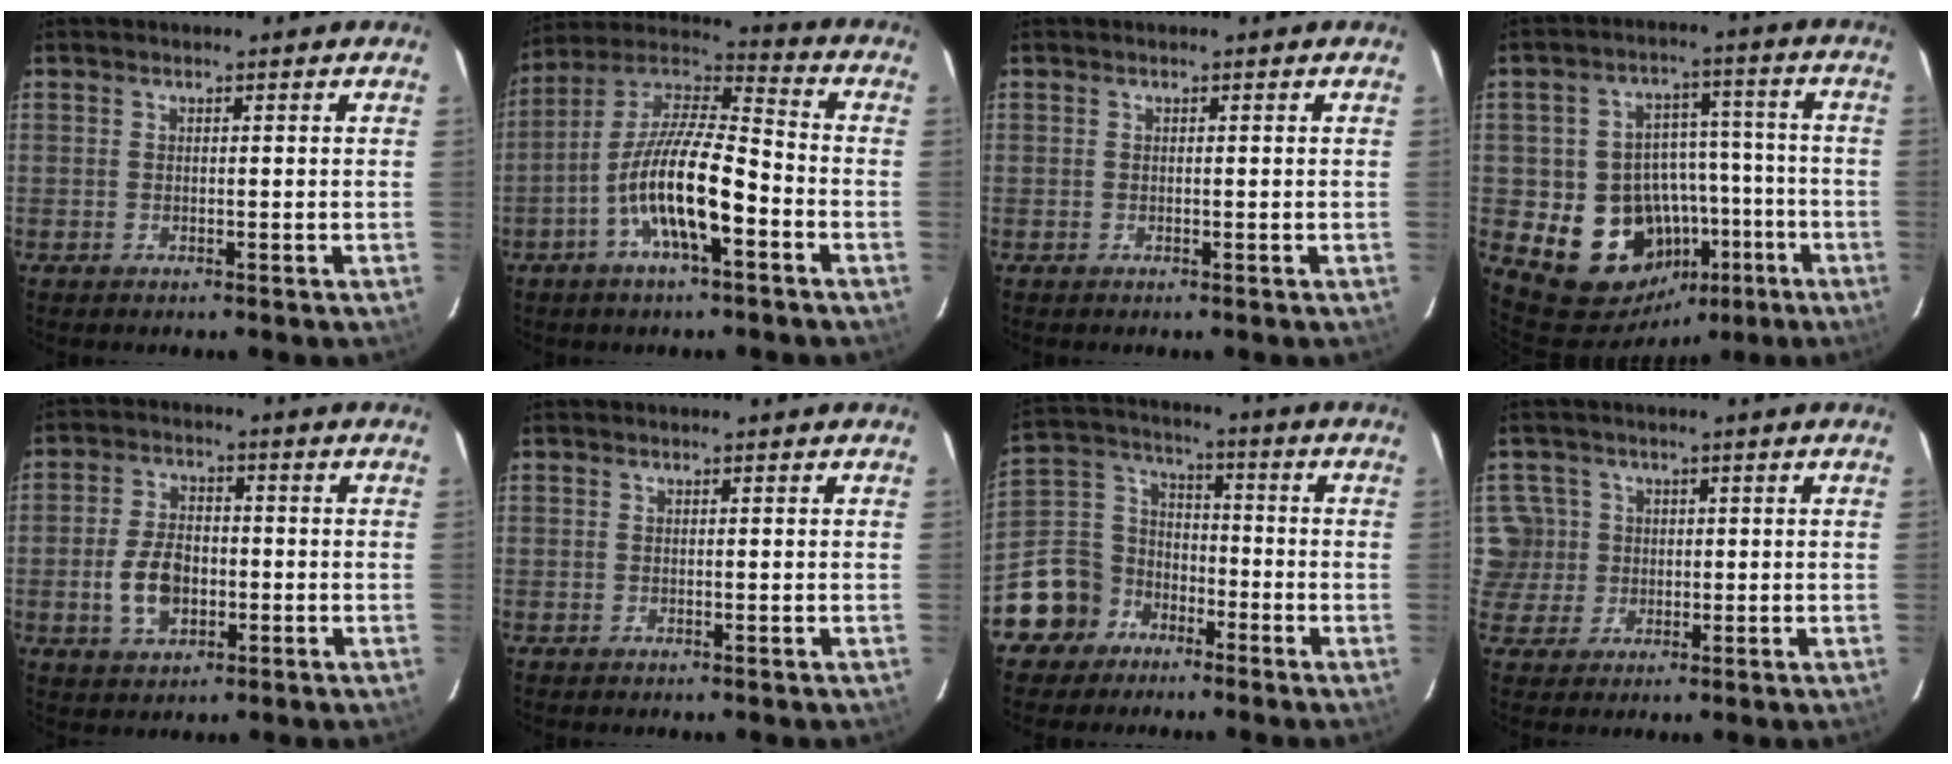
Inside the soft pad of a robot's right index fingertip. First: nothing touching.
{"total": 14.7, "force": [-5.8, 3.9, 13.0], "torque": [-0.251, -0.002, -0.115]}
{"total": 0.0}
{"total": 17.0, "force": [-7.0, 14.1, 6.4], "torque": [-0.137, 0.045, -0.065]}
{"total": 8.1, "force": [-2.0, 5.3, 5.9], "torque": [-0.119, 0.010, -0.028]}
{"total": 0.0}
{"total": 11.6, "force": [-6.9, 9.2, 1.2], "torque": [-0.057, 0.054, -0.123]}
{"total": 4.9, "force": [0.4, 4.9, 0.4], "torque": [0.003, 0.016, 0.009]}